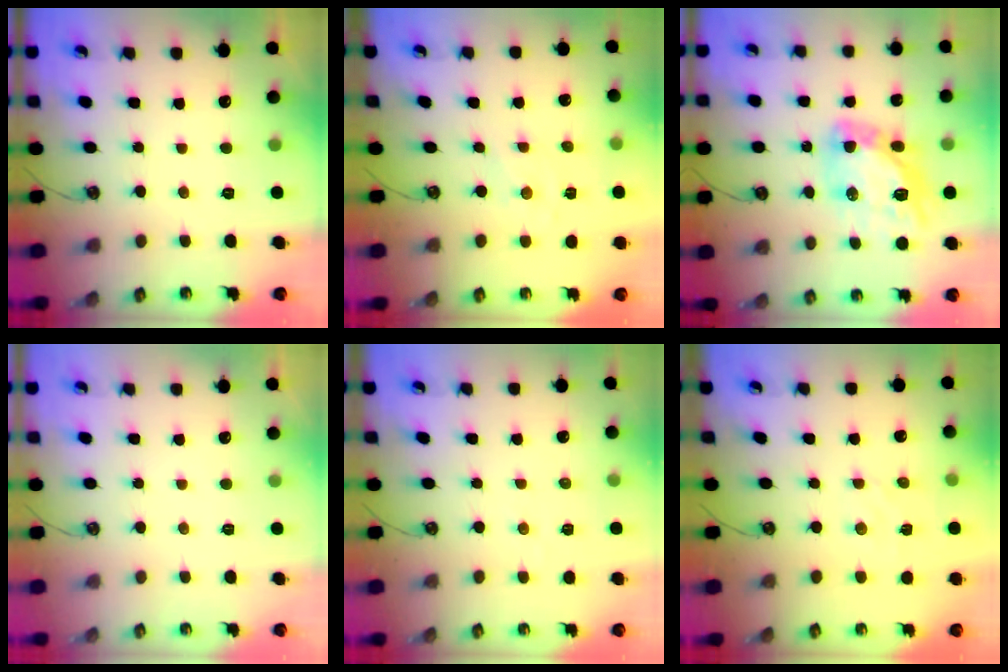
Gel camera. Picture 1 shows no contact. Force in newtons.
{"total": 0.0}
{"total": 15.9, "press": 15.8, "slide": 2.0}
{"total": 0.0}
{"total": 2.7, "press": 2.7, "slide": 0.3}
{"total": 3.3, "press": 3.2, "slide": 0.4}